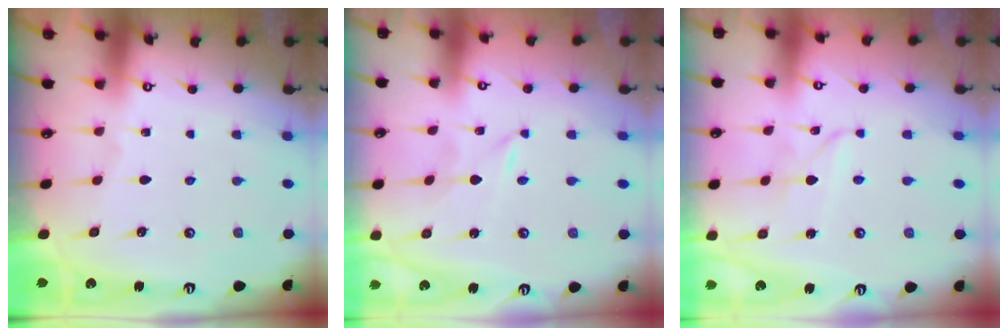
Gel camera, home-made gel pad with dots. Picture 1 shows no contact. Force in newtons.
{"total": 0.0}
{"total": 2.7, "press": 2.7, "slide": 0.1}